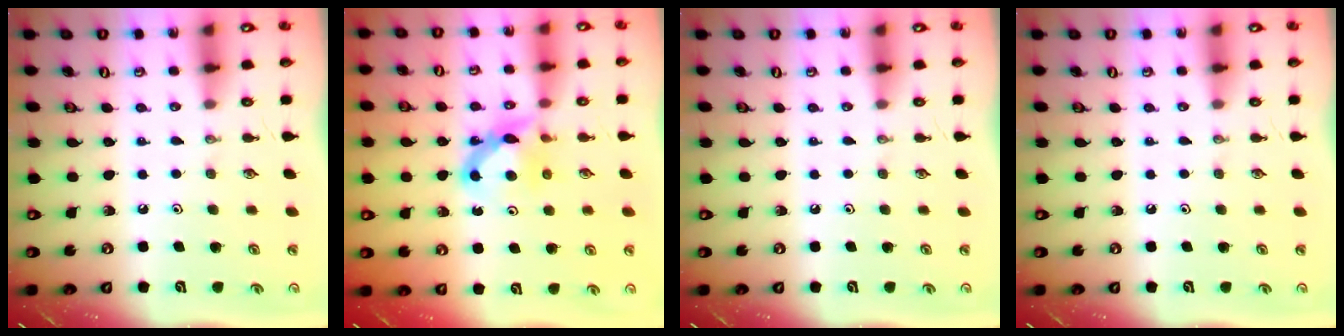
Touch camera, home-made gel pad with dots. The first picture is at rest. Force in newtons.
{"total": 7.4, "press": 7.4, "slide": 0.5}
{"total": 0.0}
{"total": 0.0}